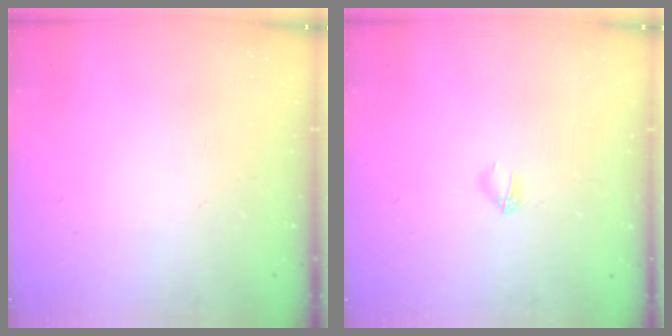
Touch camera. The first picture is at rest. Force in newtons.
{"total": 2.3, "press": 2.2, "slide": 0.8}